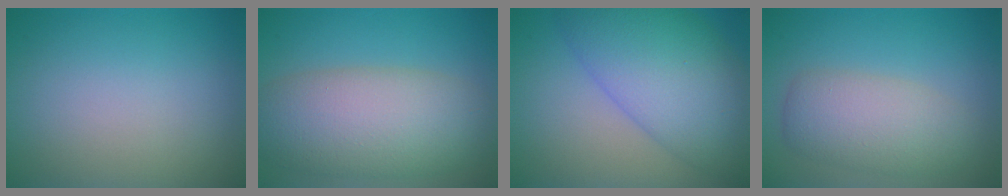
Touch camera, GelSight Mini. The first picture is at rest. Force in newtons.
{"total": 8.6, "press": 8.6, "slide": 0.6}
{"total": 9.9, "press": 9.9, "slide": 0.3}
{"total": 4.9, "press": 4.9, "slide": 0.1}